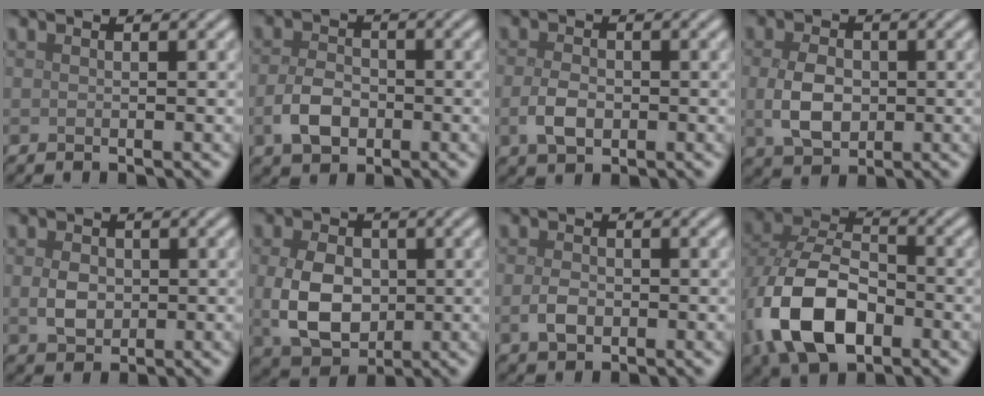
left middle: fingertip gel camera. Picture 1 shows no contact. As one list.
[{"total": 3.4, "force": [-1.1, 2.4, 2.2], "torque": [-0.044, 0.000, -0.026]}, {"total": 2.7, "force": [-0.6, 1.8, 1.9], "torque": [-0.040, -0.003, -0.013]}, {"total": 4.0, "force": [-0.2, 2.9, 2.8], "torque": [-0.061, -0.004, -0.003]}, {"total": 2.6, "force": [0.0, 2.0, 1.6], "torque": [-0.034, -0.002, -0.002]}, {"total": 6.5, "force": [-0.2, 4.7, 4.4], "torque": [-0.097, -0.008, 0.000]}, {"total": 1.9, "force": [-0.5, 1.3, 1.3], "torque": [-0.028, -0.002, -0.012]}, {"total": 10.2, "force": [-3.3, 6.3, 7.3], "torque": [-0.166, -0.010, -0.067]}]